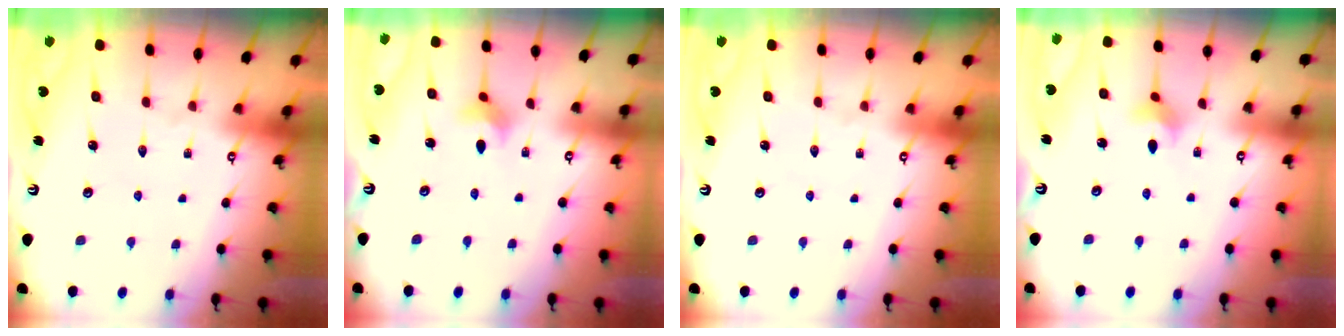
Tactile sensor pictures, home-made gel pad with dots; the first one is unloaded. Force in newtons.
{"total": 2.7, "press": 2.7, "slide": 0.2}
{"total": 0.0}
{"total": 2.9, "press": 2.9, "slide": 0.7}